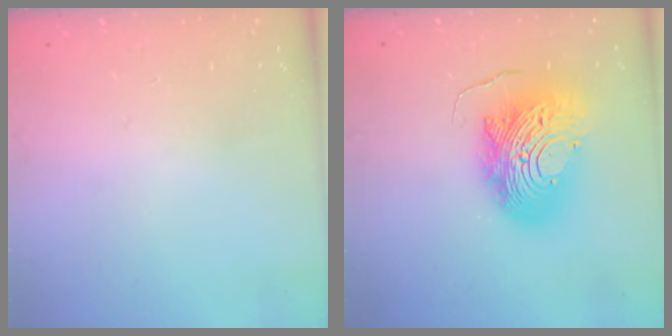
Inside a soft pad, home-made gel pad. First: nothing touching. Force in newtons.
{"total": 20.1, "press": 20.0, "slide": 2.0}